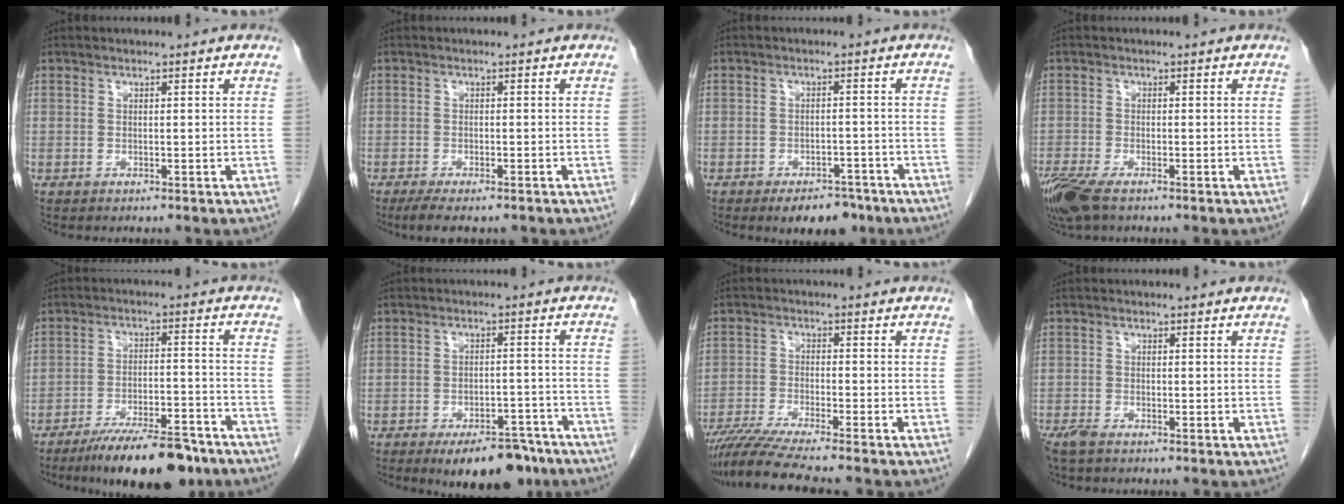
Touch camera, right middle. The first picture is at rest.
{"total": 5.6, "force": [-4.3, 1.6, 3.2], "torque": [-0.047, -0.010, -0.066]}
{"total": 6.2, "force": [-4.5, 2.9, 2.9], "torque": [-0.032, 0.003, -0.062]}
{"total": 6.5, "force": [-4.5, 2.1, 4.3], "torque": [-0.089, -0.018, -0.083]}
{"total": 14.1, "force": [-11.1, 3.1, 8.1], "torque": [-0.113, -0.001, -0.176]}
{"total": 10.4, "force": [-7.7, 4.1, 5.6], "torque": [-0.065, 0.006, -0.113]}
{"total": 9.6, "force": [-8.3, -1.0, 4.7], "torque": [-0.072, -0.026, -0.139]}
{"total": 2.6, "force": [-2.0, 0.8, 1.5], "torque": [-0.035, -0.007, -0.037]}